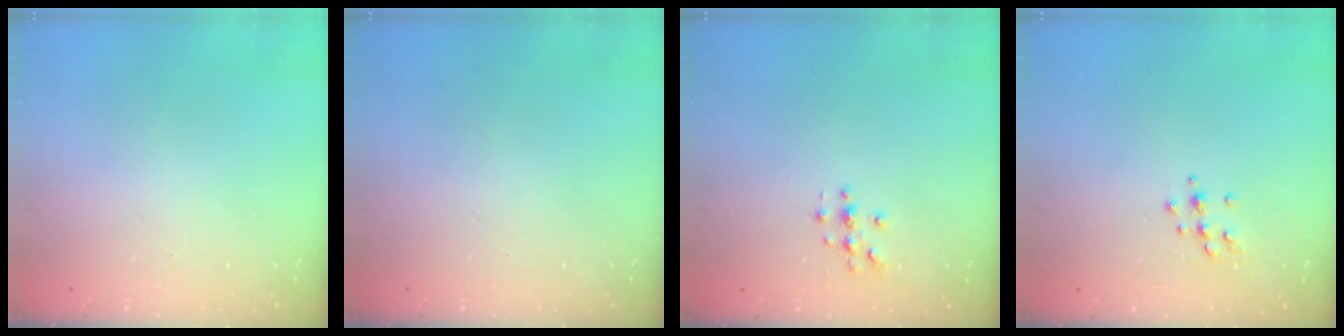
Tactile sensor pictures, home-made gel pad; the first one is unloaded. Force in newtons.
{"total": 0.0}
{"total": 2.7, "press": 2.7, "slide": 0.3}
{"total": 6.3, "press": 6.2, "slide": 0.9}